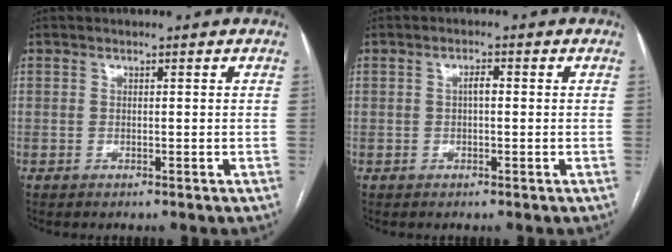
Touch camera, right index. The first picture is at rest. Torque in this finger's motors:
{"motor_torque": [0.23, 0.06, 0.16, 0.04]}